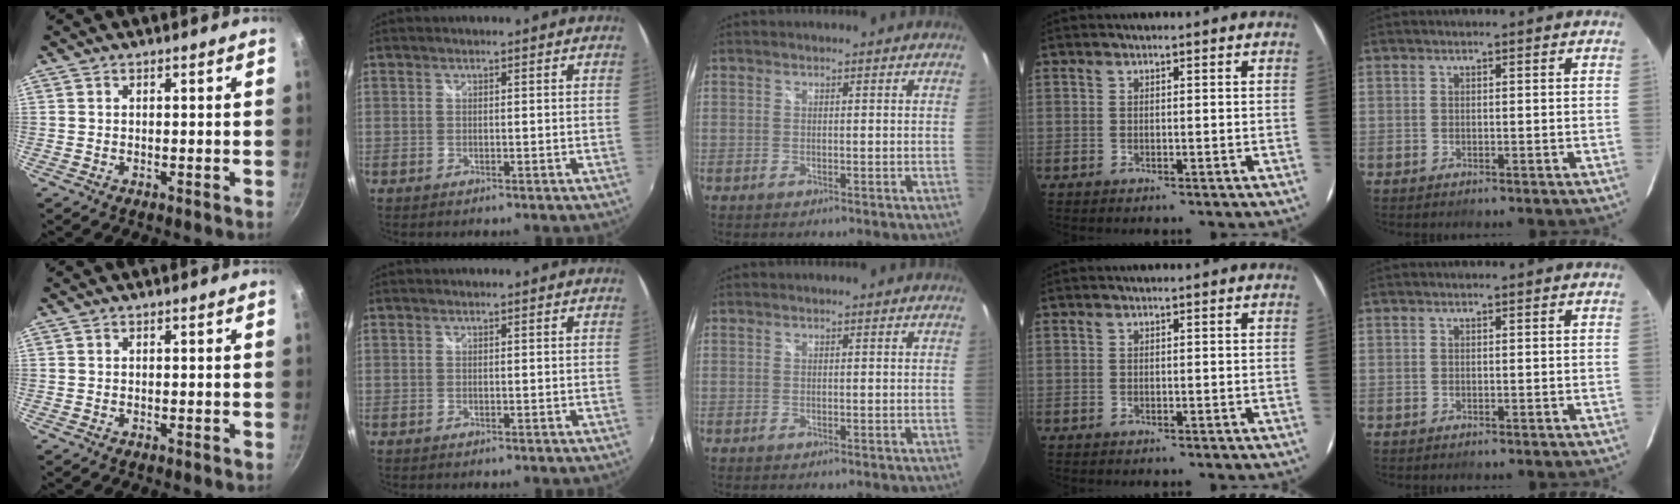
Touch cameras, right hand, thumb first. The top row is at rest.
{}